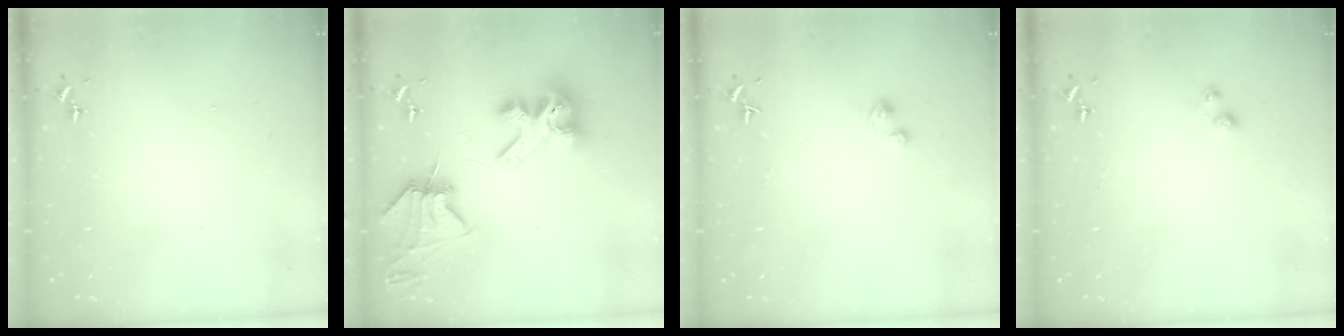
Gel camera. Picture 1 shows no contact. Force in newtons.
{"total": 11.2, "press": 11.1, "slide": 1.4}
{"total": 1.6, "press": 1.5, "slide": 0.3}
{"total": 2.9, "press": 2.9, "slide": 0.5}